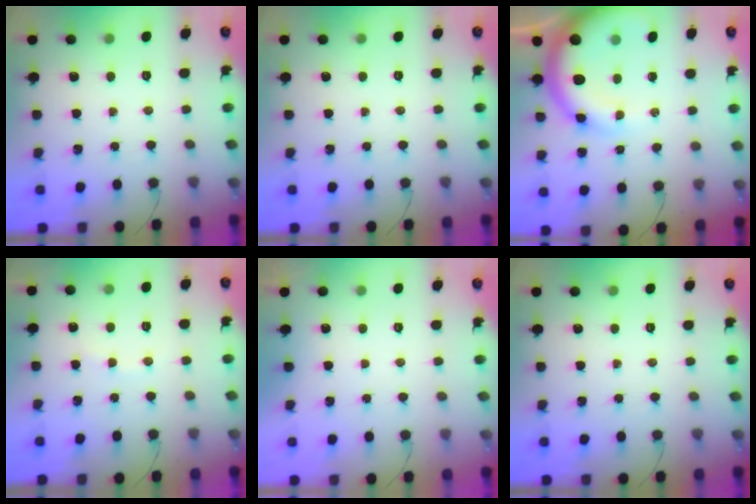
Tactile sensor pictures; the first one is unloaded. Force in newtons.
{"total": 0.0}
{"total": 12.2, "press": 11.9, "slide": 2.7}
{"total": 4.3, "press": 4.2, "slide": 0.8}
{"total": 3.0, "press": 3.0, "slide": 0.1}
{"total": 0.0}